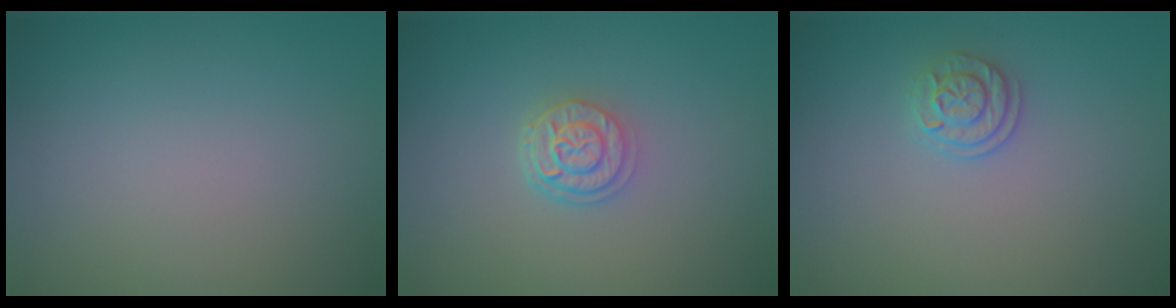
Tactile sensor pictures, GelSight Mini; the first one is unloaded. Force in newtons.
{"total": 2.6, "press": 2.1, "slide": 1.5}
{"total": 1.9, "press": 1.7, "slide": 0.8}